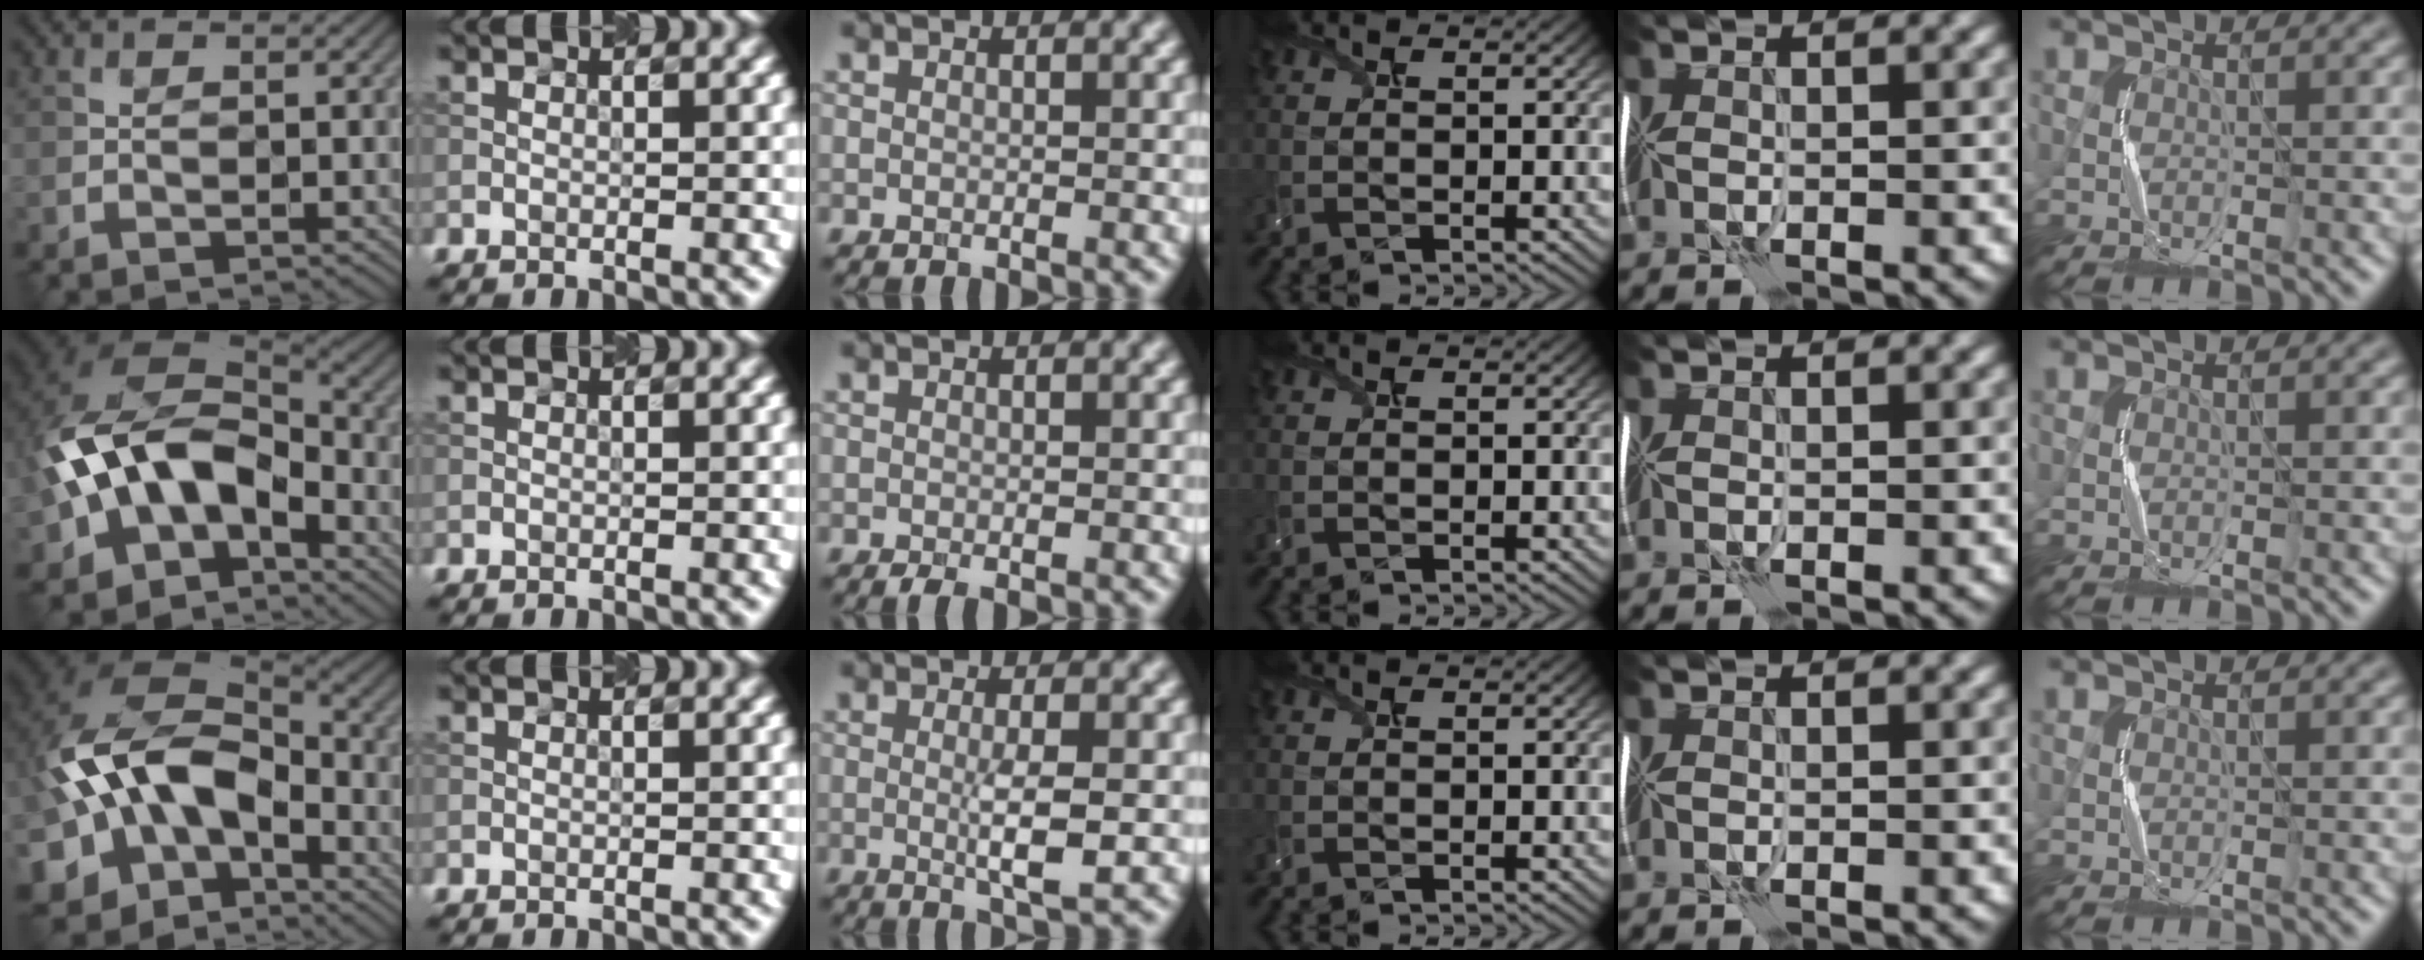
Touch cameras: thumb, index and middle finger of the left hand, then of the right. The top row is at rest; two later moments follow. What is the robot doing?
{"motion": "shake", "object": "handbell"}